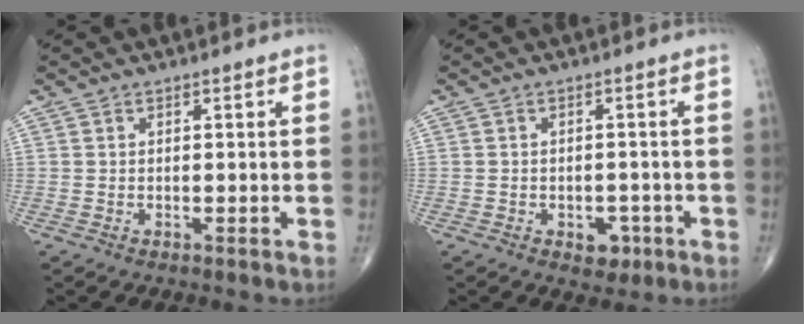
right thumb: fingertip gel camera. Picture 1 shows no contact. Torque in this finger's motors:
{"motor_torque": [1.19, 1.25, 0.13, -0.37, 0.04]}